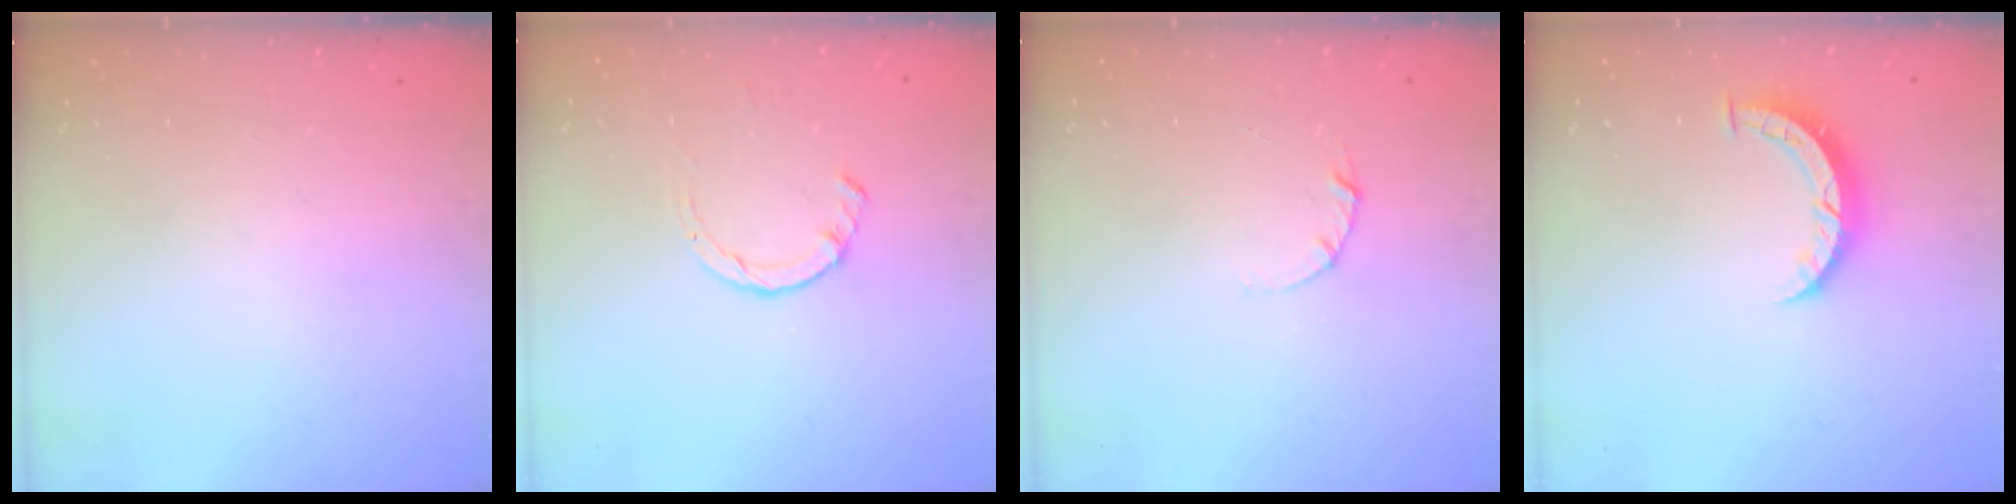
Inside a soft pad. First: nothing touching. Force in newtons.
{"total": 2.8, "press": 2.8, "slide": 0.4}
{"total": 2.1, "press": 2.1, "slide": 0.1}
{"total": 5.1, "press": 5.1, "slide": 0.5}